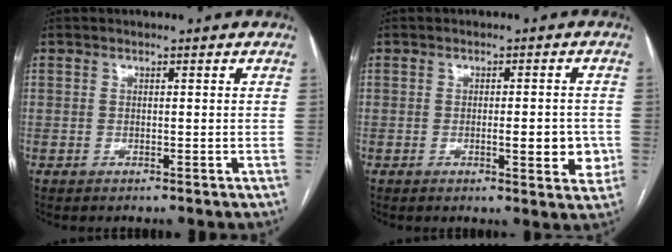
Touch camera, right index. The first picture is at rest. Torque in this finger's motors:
{"motor_torque": [0.68, -0.28, 0.12, 0.04]}